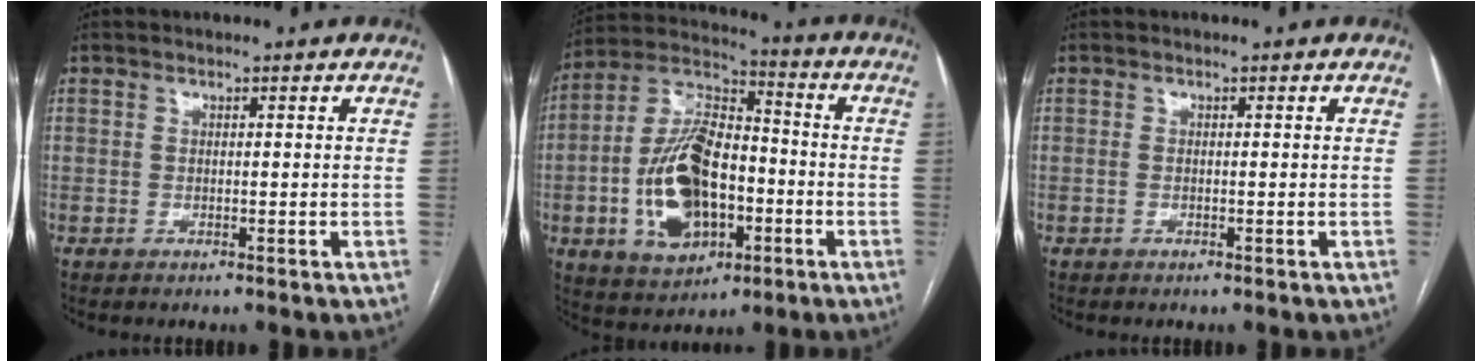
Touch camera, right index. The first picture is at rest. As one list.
[{"total": 16.4, "force": [-3.9, 8.6, 13.4], "torque": [-0.274, 0.015, -0.062]}, {"total": 0.0}]